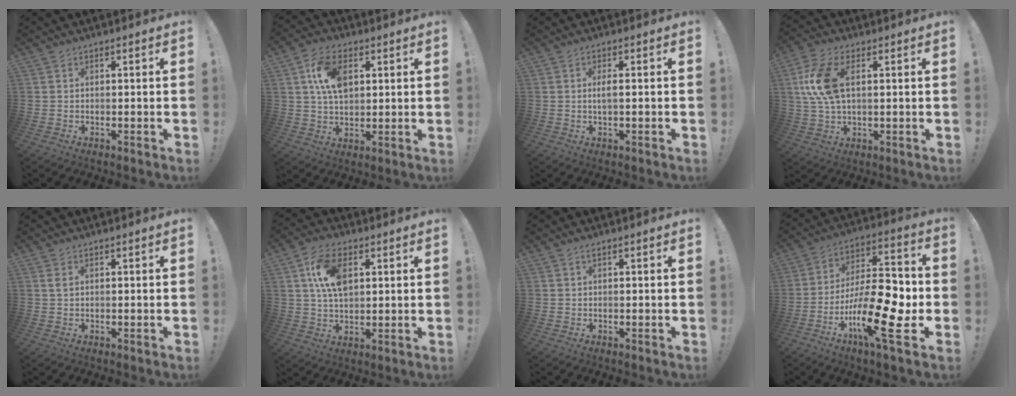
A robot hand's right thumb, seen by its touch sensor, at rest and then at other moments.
{"total": 11.9, "force": [3.7, 7.5, 8.4], "torque": [-0.147, 0.007, 0.070]}
{"total": 2.6, "force": [-0.1, 0.4, 2.5], "torque": [-0.043, 0.000, -0.006]}
{"total": 12.4, "force": [2.9, 6.5, 10.2], "torque": [-0.209, -0.003, 0.053]}
{"total": 0.9, "force": [0.4, 0.3, 0.7], "torque": [-0.013, 0.003, 0.006]}
{"total": 12.0, "force": [3.5, 7.1, 9.0], "torque": [-0.162, 0.005, 0.063]}
{"total": 0.6, "force": [0.1, 0.0, 0.6], "torque": [-0.014, 0.002, 0.002]}
{"total": 21.4, "force": [-8.0, 6.9, 18.7], "torque": [-0.308, 0.041, -0.123]}